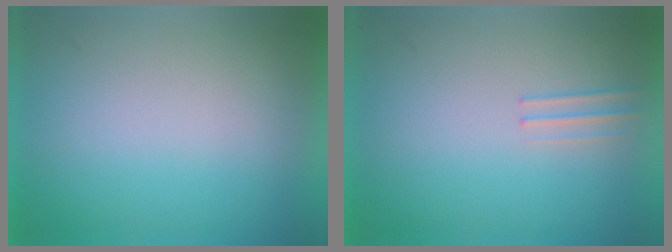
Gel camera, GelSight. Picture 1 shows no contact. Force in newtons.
{"total": 1.2}